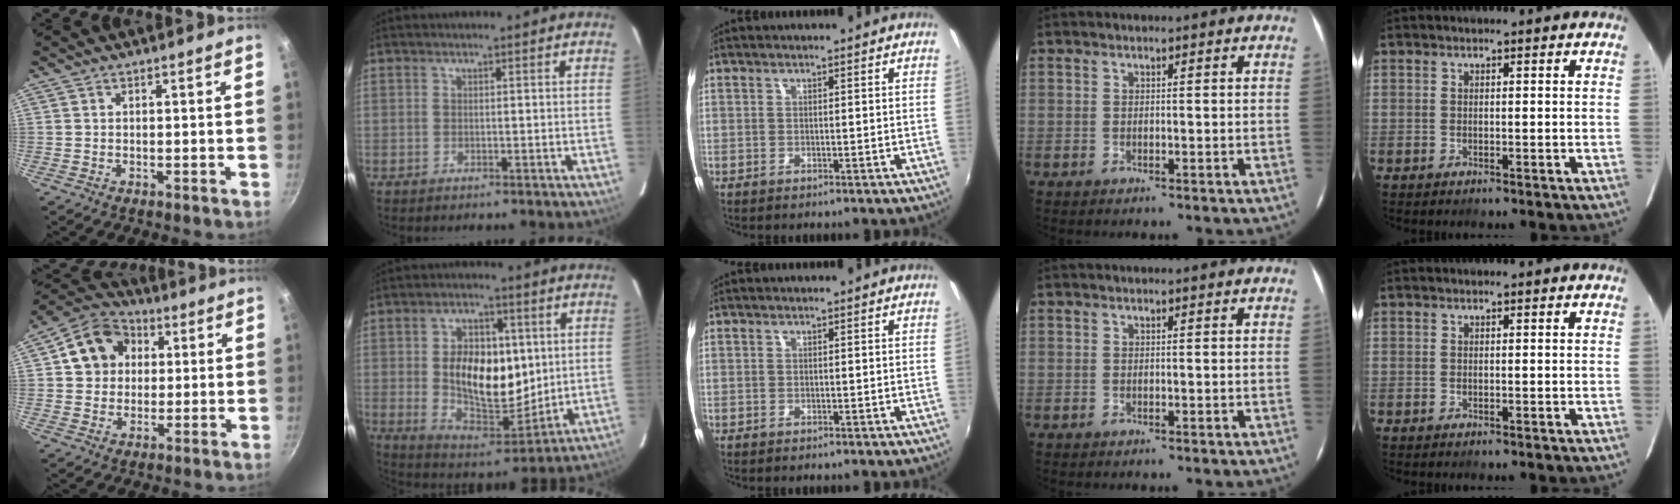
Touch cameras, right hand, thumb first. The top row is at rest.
{"thumb": {"total": 11.6, "force": [2.6, 9.9, 5.5], "torque": [-0.064, 0.018, 0.028]}, "index": {"total": 15.7, "force": [2.0, 9.4, 12.5], "torque": [-0.224, 0.001, 0.048]}}